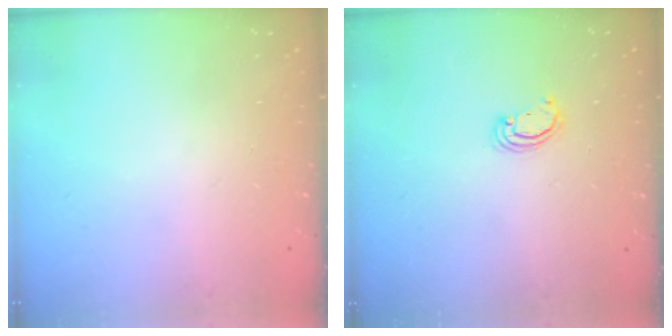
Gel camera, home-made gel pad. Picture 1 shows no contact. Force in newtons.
{"total": 2.0, "press": 2.0, "slide": 0.2}